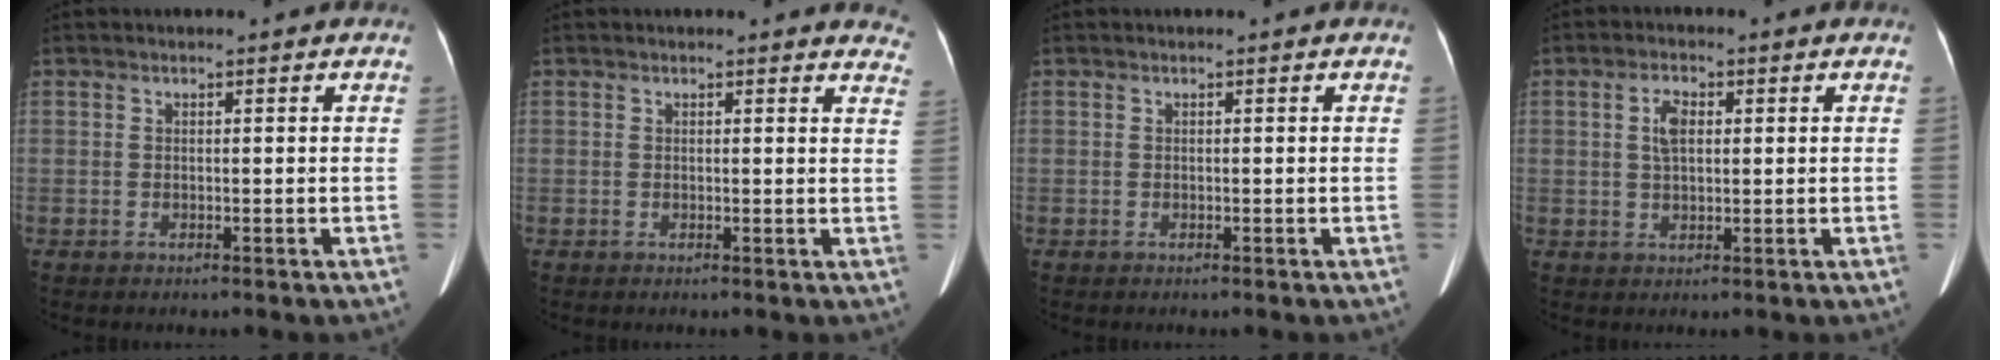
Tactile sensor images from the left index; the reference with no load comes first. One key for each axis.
{"total": 5.4, "fx": 5.2, "fy": 1.4, "fz": 0.5, "tx": 0.025, "ty": -0.020, "tz": 0.018}
{"total": 0.0}
{"total": 3.5, "fx": 0.9, "fy": 1.5, "fz": 3.0, "tx": -0.062, "ty": 0.012, "tz": 0.017}